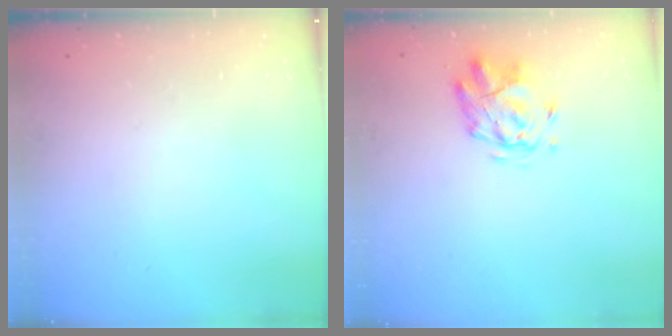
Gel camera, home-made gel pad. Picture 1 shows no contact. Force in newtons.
{"total": 2.8, "press": 2.4, "slide": 1.3}